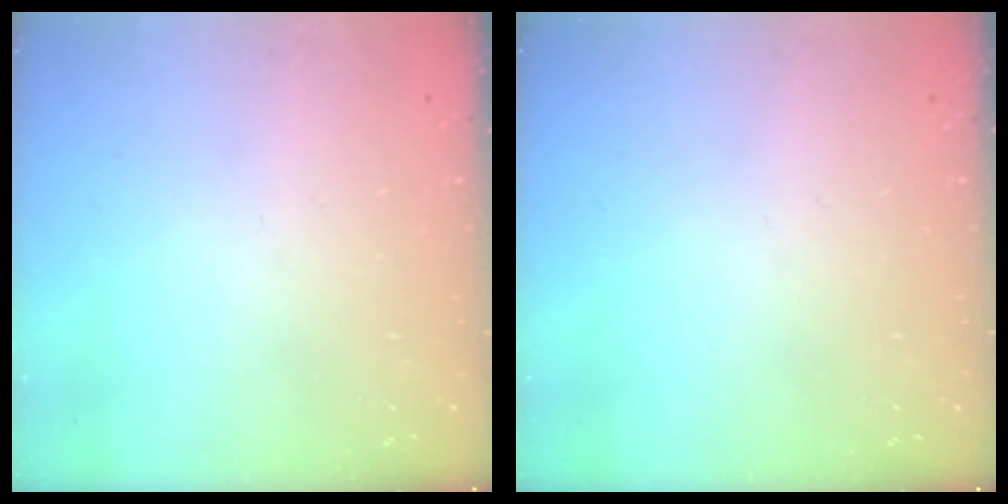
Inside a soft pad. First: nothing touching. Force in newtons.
{"total": 0.0}